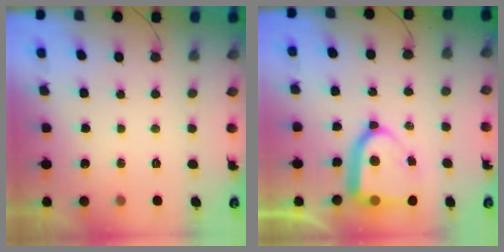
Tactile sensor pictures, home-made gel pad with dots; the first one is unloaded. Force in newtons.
{"total": 14.3, "press": 14.2, "slide": 1.7}